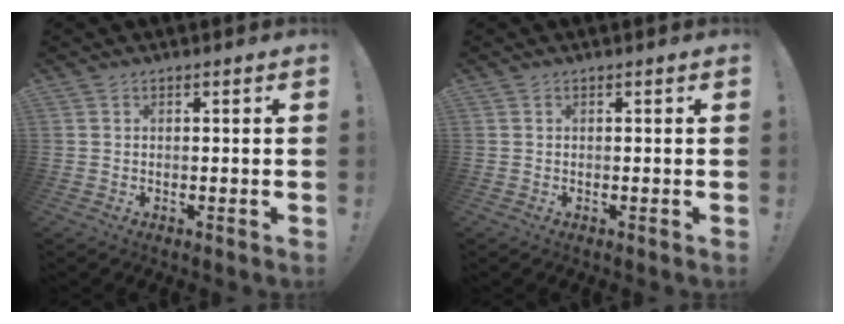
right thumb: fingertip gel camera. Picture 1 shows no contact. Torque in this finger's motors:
{"motor_torque": [0.00, 0.00, -0.01, 0.00, 0.00]}